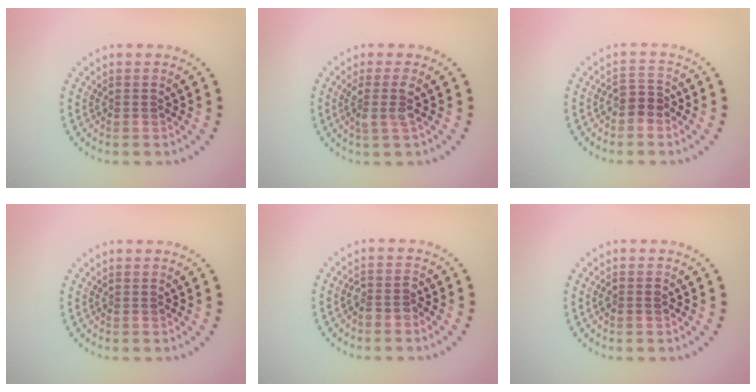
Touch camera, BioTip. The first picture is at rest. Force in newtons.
{"total": 2.1, "press": 1.6, "slide": 1.4}
{"total": 1.9, "press": 1.5, "slide": 1.2}
{"total": 0.0}
{"total": 1.7, "press": 1.5, "slide": 0.8}
{"total": 0.9, "press": 0.8, "slide": 0.2}